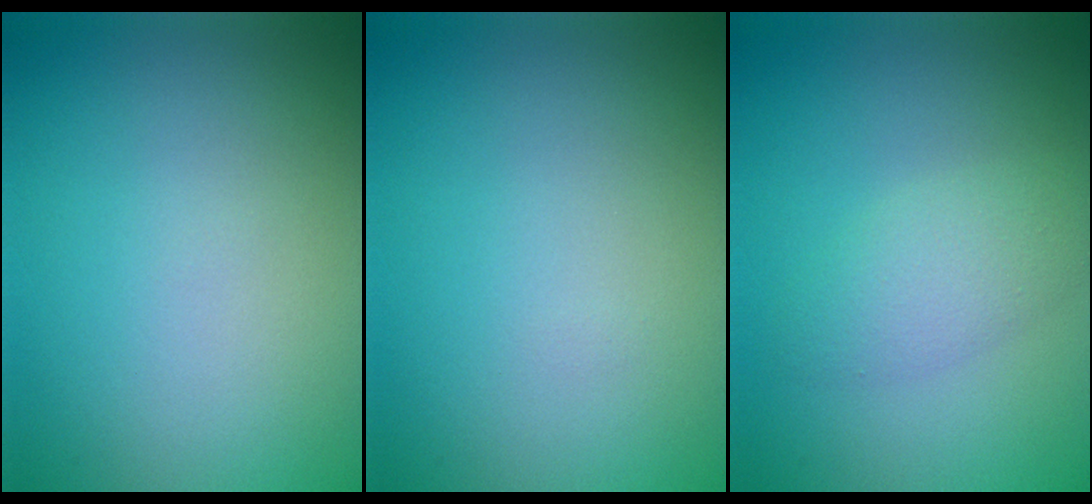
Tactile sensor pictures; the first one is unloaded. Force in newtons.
{"total": 0.0}
{"total": 2.7, "press": 2.6, "slide": 0.0}